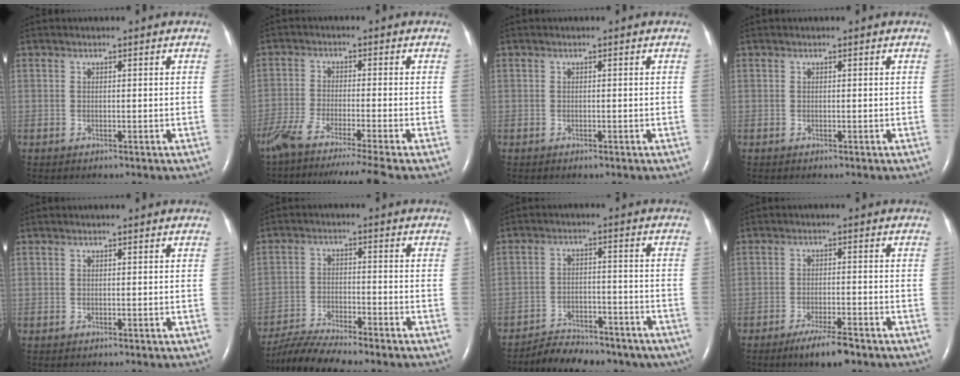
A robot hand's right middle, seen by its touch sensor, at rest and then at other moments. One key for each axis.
{"total": 13.2, "fx": -11.0, "fy": -1.6, "fz": 7.1, "tx": -0.106, "ty": -0.046, "tz": -0.174}
{"total": 0.0}
{"total": 0.0}
{"total": 0.0}
{"total": 8.8, "fx": -7.9, "fy": 0.3, "fz": 3.9, "tx": -0.072, "ty": -0.015, "tz": -0.134}
{"total": 14.2, "fx": -12.1, "fy": 5.7, "fz": 5.0, "tx": -0.071, "ty": 0.017, "tz": -0.160}
{"total": 5.7, "fx": -4.1, "fy": 0.6, "fz": 3.9, "tx": -0.074, "ty": -0.010, "tz": -0.068}